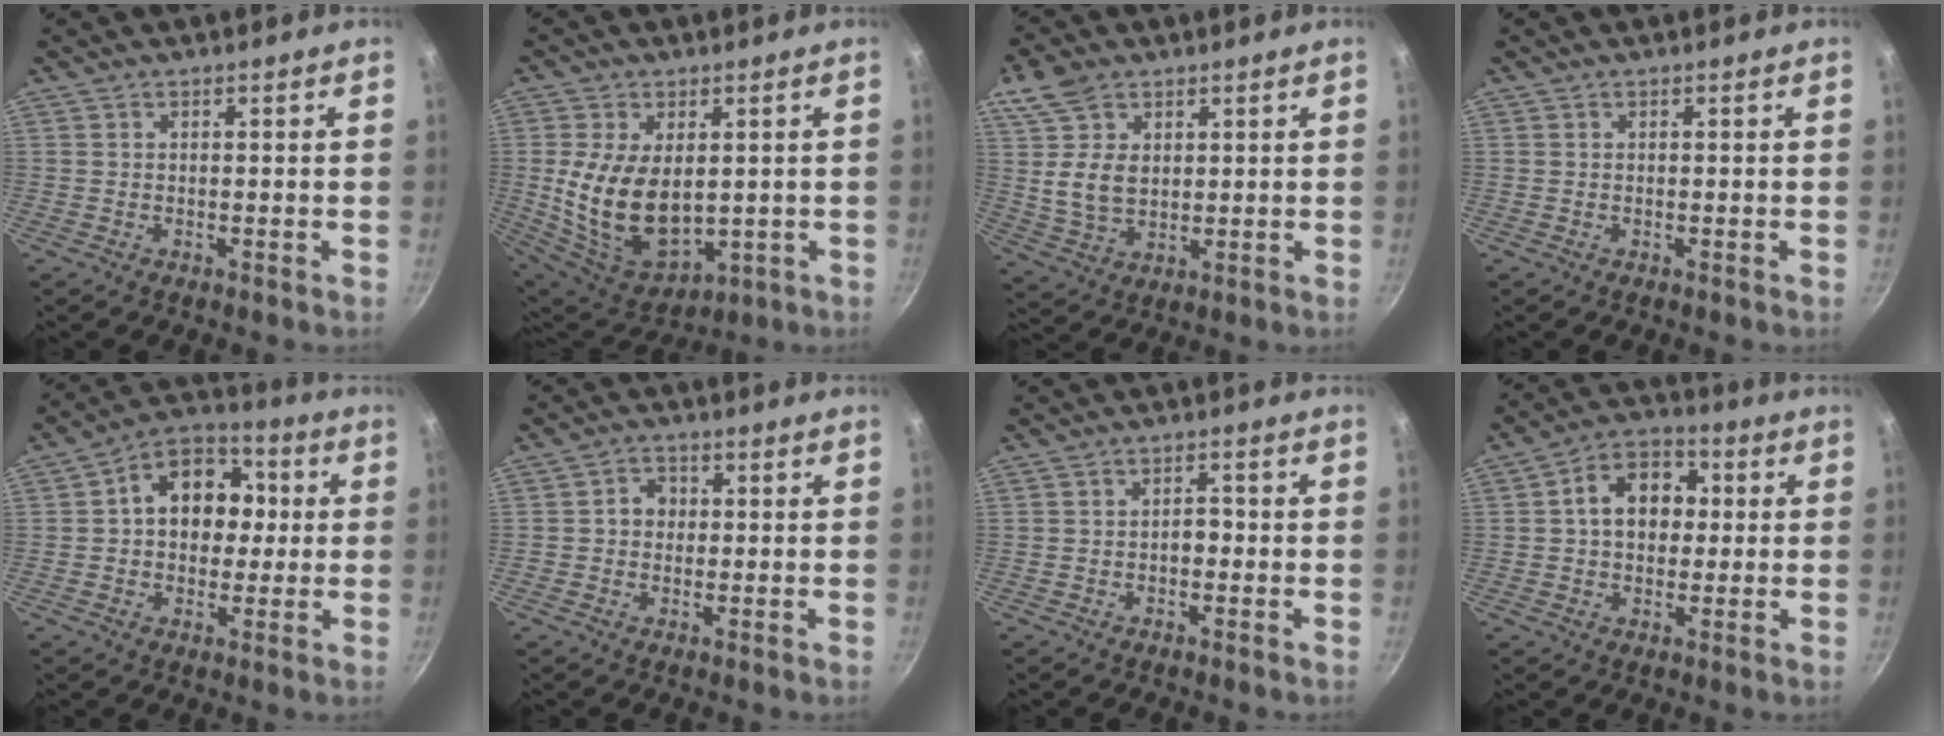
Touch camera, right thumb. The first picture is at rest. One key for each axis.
{"total": 15.9, "fx": 0.8, "fy": 9.9, "fz": 12.4, "tx": -0.215, "ty": -0.024, "tz": 0.039}
{"total": 10.0, "fx": 3.6, "fy": 6.8, "fz": 6.3, "tx": -0.103, "ty": -0.019, "tz": 0.073}
{"total": 0.0}
{"total": 13.4, "fx": 1.4, "fy": 10.3, "fz": 8.5, "tx": -0.078, "ty": 0.027, "tz": 0.002}
{"total": 3.8, "fx": 0.1, "fy": 3.4, "fz": 1.8, "tx": -0.002, "ty": 0.007, "tz": -0.004}
{"total": 2.3, "fx": -0.7, "fy": 1.5, "fz": 1.6, "tx": -0.010, "ty": 0.015, "tz": -0.011}
{"total": 10.7, "fx": 1.2, "fy": 7.9, "fz": 7.1, "tx": -0.071, "ty": 0.022, "tz": 0.002}